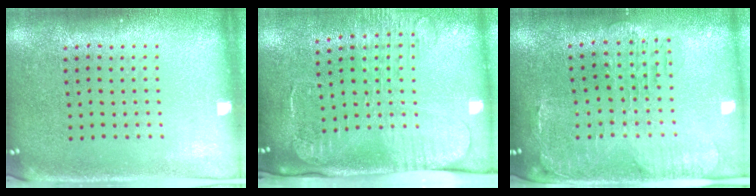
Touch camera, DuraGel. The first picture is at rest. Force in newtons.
{"total": 2.6, "press": 2.1, "slide": 1.7}
{"total": 1.4, "press": 1.4, "slide": 0.4}